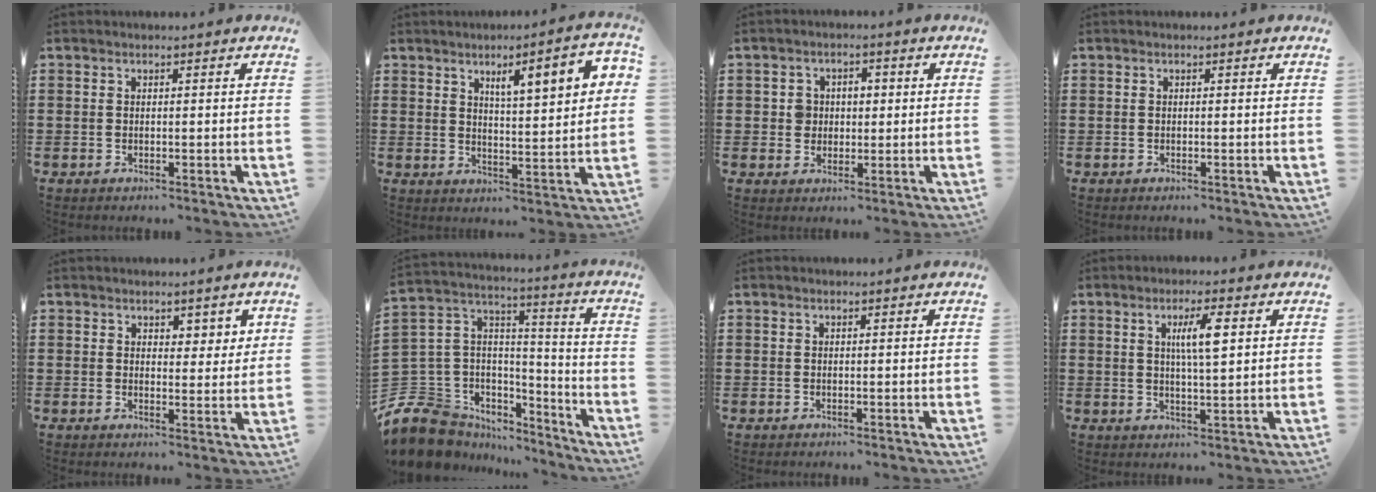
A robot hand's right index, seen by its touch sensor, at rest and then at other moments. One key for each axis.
{"total": 6.5, "fx": 2.9, "fy": 1.3, "fz": 5.7, "tx": -0.091, "ty": -0.011, "tz": 0.038}
{"total": 3.0, "fx": 0.0, "fy": 2.7, "fz": 1.2, "tx": -0.037, "ty": 0.011, "tz": -0.005}
{"total": 0.0}
{"total": 3.1, "fx": 2.6, "fy": 1.7, "fz": 0.1, "tx": -0.004, "ty": 0.000, "tz": 0.048}
{"total": 10.5, "fx": -6.6, "fy": 7.8, "fz": 2.6, "tx": -0.104, "ty": -0.003, "tz": -0.126}
{"total": 0.0}
{"total": 5.4, "fx": 1.5, "fy": 1.0, "fz": 5.1, "tx": -0.102, "ty": 0.008, "tz": 0.022}